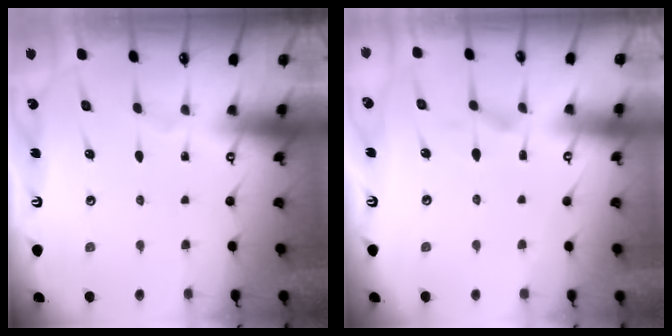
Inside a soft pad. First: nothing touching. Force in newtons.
{"total": 4.0, "press": 3.7, "slide": 1.3}